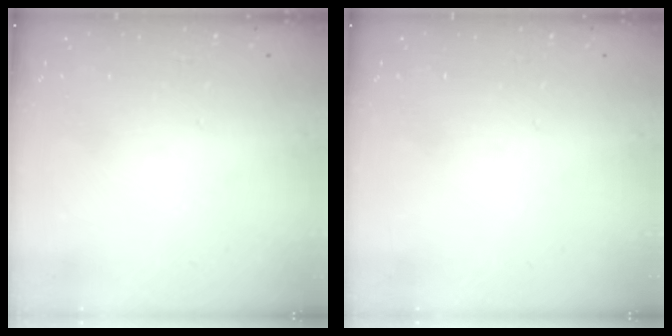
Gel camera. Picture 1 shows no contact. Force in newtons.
{"total": 0.0}